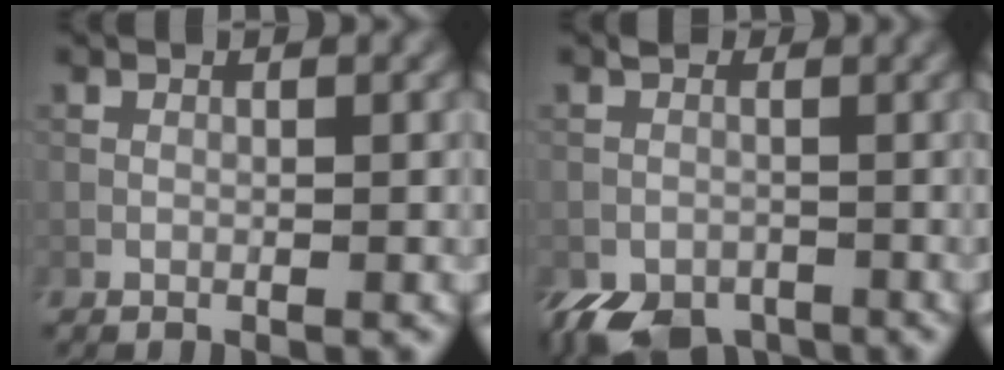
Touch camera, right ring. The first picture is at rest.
{"total": 5.8, "force": [-3.2, 4.1, 2.5], "torque": [-0.044, -0.014, -0.055]}